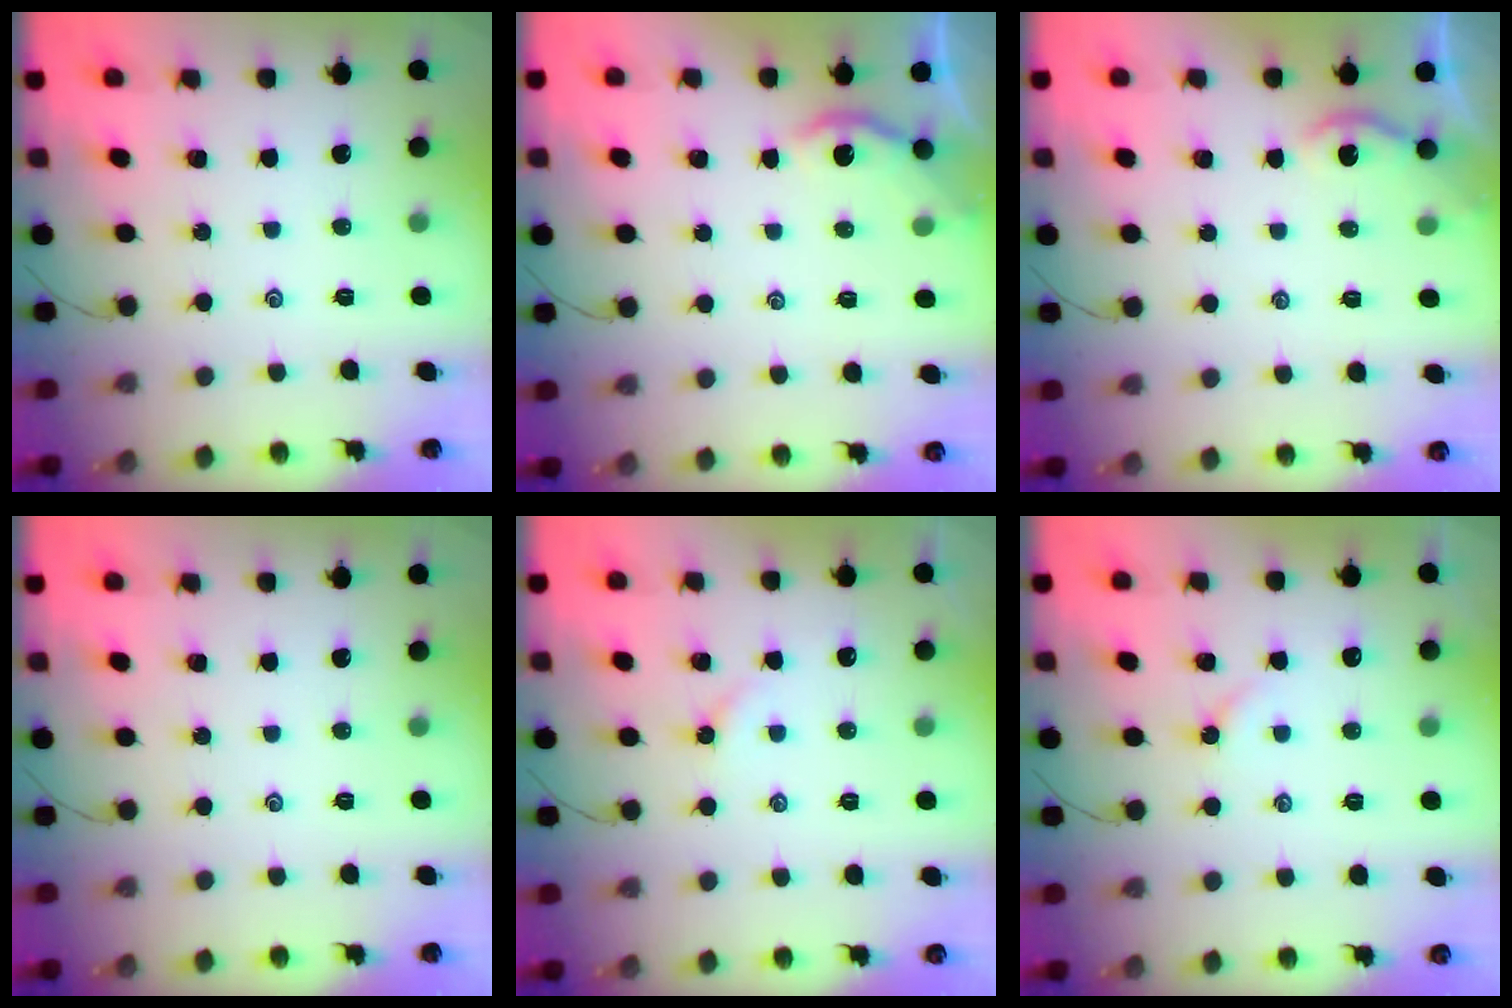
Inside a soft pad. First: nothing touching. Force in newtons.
{"total": 2.2, "press": 2.2, "slide": 0.2}
{"total": 2.3, "press": 2.3, "slide": 0.2}
{"total": 0.0}
{"total": 1.5, "press": 1.4, "slide": 0.3}
{"total": 3.8, "press": 3.8, "slide": 0.4}